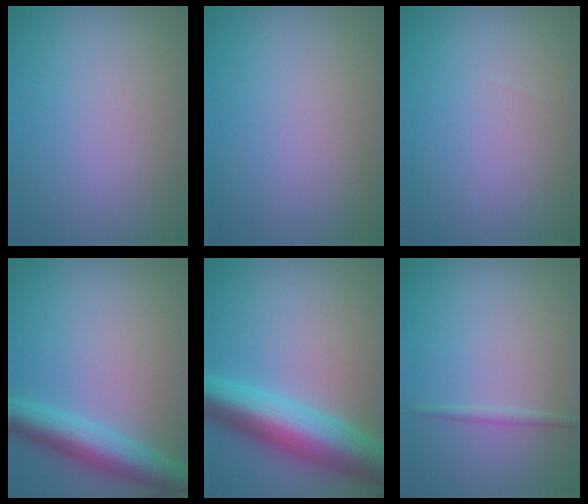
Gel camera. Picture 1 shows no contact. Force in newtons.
{"total": 0.0}
{"total": 0.0}
{"total": 5.6, "press": 5.6, "slide": 0.2}
{"total": 9.4, "press": 9.4, "slide": 0.2}
{"total": 0.7, "press": 0.7, "slide": 0.0}